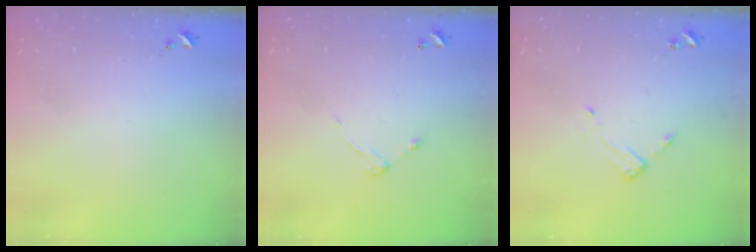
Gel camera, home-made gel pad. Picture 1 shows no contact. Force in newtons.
{"total": 5.7, "press": 5.7, "slide": 0.5}
{"total": 3.3, "press": 3.2, "slide": 0.3}